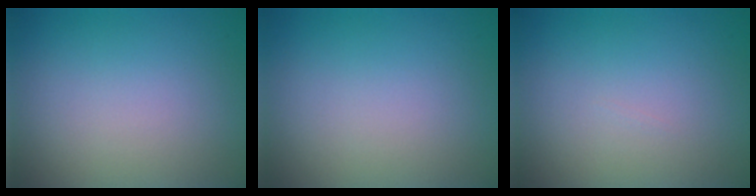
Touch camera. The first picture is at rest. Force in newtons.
{"total": 0.0}
{"total": 0.0}